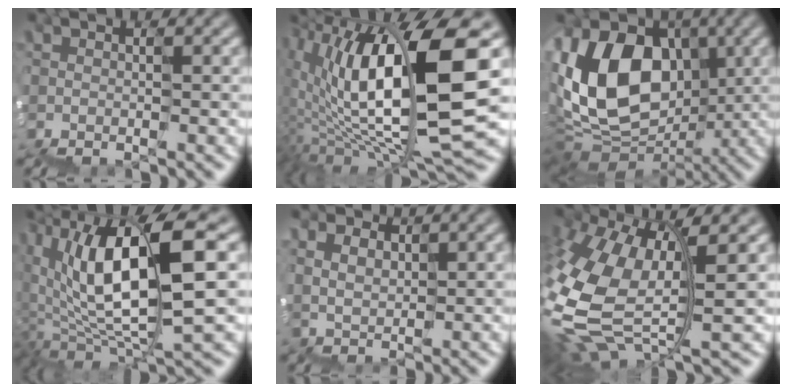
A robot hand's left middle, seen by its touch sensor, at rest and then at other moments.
{"total": 11.6, "force": [2.1, 3.5, 10.8], "torque": [-0.199, 0.015, 0.036]}
{"total": 10.5, "force": [0.9, 8.0, 6.7], "torque": [-0.134, 0.018, 0.000]}
{"total": 9.3, "force": [1.7, 3.3, 8.5], "torque": [-0.170, 0.008, 0.037]}
{"total": 1.7, "force": [1.2, 0.3, -1.1], "torque": [0.003, 0.016, 0.029]}
{"total": 8.5, "force": [-0.5, 4.7, 7.1], "torque": [-0.203, -0.018, -0.001]}